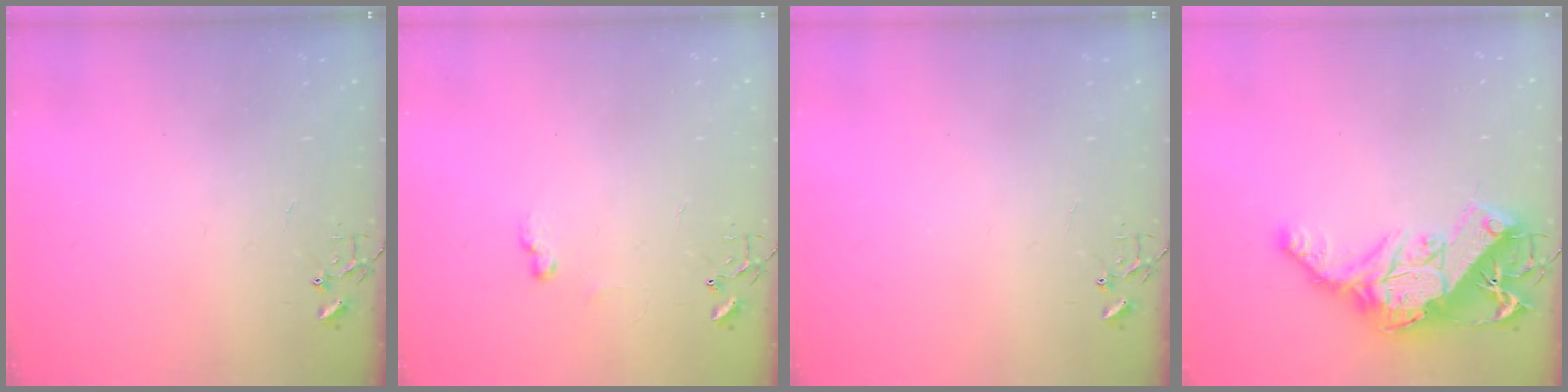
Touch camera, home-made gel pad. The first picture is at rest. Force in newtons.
{"total": 5.9, "press": 5.9, "slide": 0.8}
{"total": 0.0}
{"total": 18.1, "press": 18.0, "slide": 1.6}